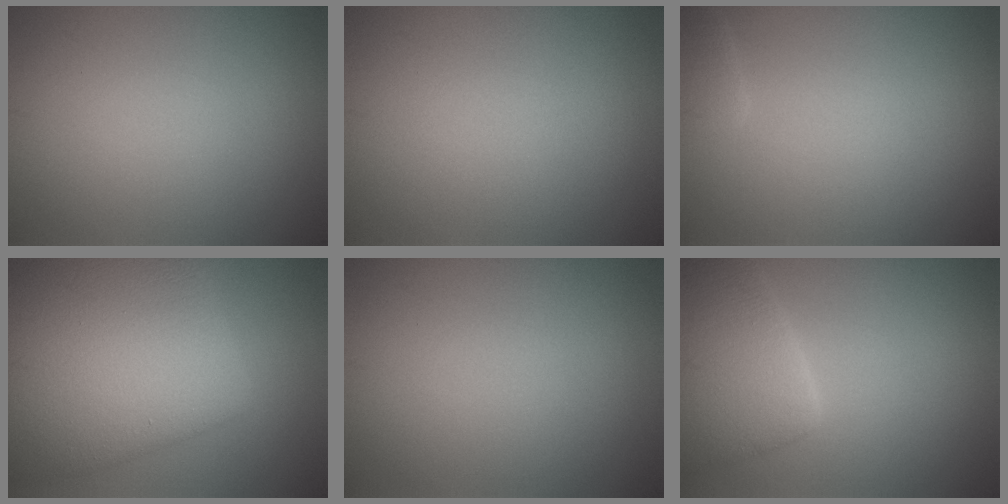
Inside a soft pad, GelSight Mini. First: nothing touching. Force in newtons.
{"total": 0.0}
{"total": 1.5, "press": 1.5, "slide": 0.1}
{"total": 12.9, "press": 12.9, "slide": 0.4}
{"total": 0.0}
{"total": 5.9, "press": 5.9, "slide": 0.2}